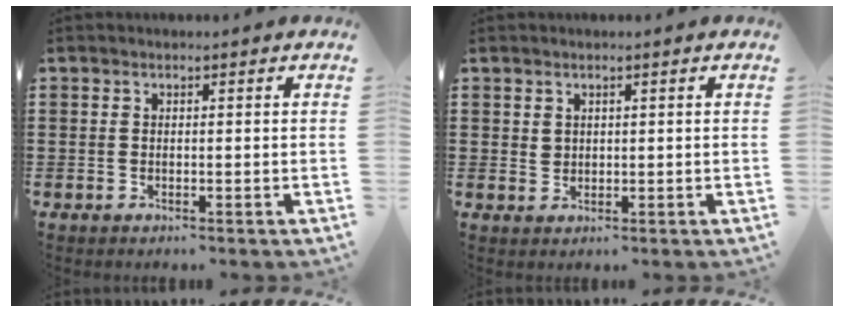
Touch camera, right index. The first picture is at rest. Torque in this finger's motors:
{"motor_torque": [-0.13, 0.14, 0.01, 0.02]}